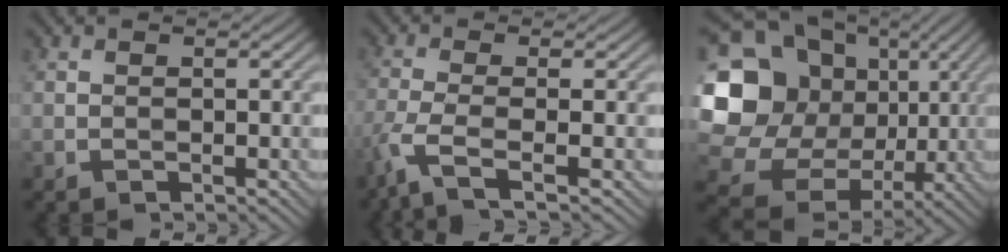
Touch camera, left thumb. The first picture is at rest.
{"total": 4.7, "force": [-2.7, 0.5, 3.9], "torque": [-0.093, -0.004, -0.067]}
{"total": 20.6, "force": [2.8, 17.9, 9.8], "torque": [-0.266, -0.002, 0.062]}